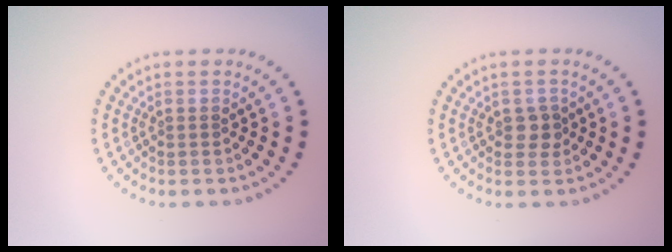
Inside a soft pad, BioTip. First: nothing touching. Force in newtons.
{"total": 1.6, "press": 1.5, "slide": 0.4}